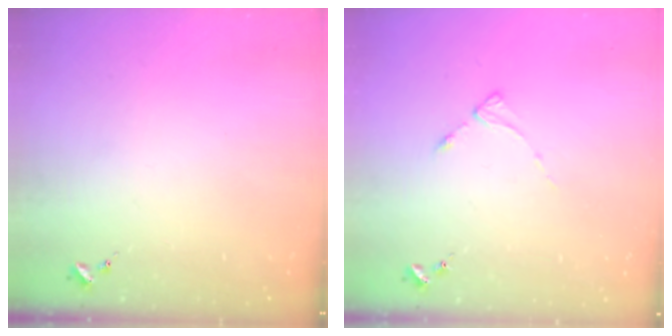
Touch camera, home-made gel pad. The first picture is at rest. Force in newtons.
{"total": 2.6, "press": 2.6, "slide": 0.3}